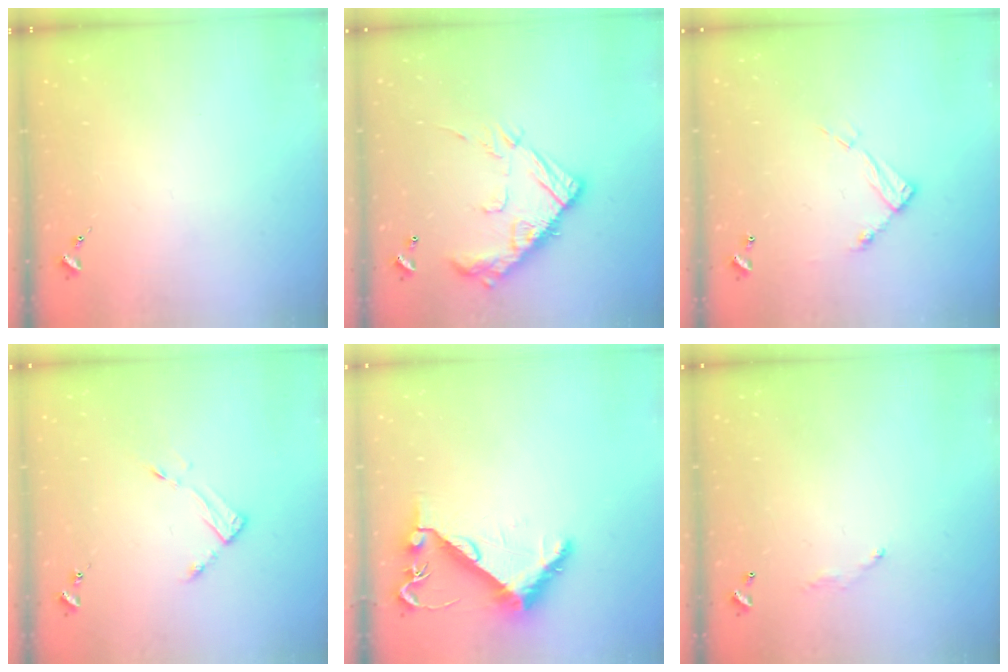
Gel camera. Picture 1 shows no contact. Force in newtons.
{"total": 17.5, "press": 17.4, "slide": 1.3}
{"total": 10.4, "press": 10.3, "slide": 0.7}
{"total": 4.2, "press": 4.2, "slide": 0.5}
{"total": 8.9, "press": 8.9, "slide": 0.3}
{"total": 4.0, "press": 4.0, "slide": 0.2}